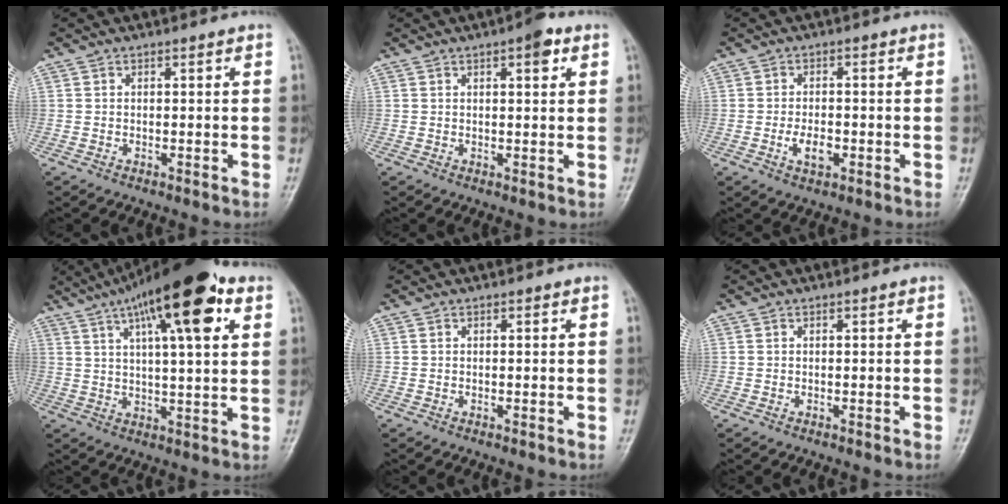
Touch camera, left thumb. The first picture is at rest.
{"total": 4.0, "force": [1.9, 1.5, 3.2], "torque": [-0.032, -0.002, 0.021]}
{"total": 4.2, "force": [-1.4, 2.4, 3.2], "torque": [-0.051, 0.004, -0.024]}
{"total": 19.5, "force": [9.3, 5.8, 16.2], "torque": [-0.239, -0.002, 0.142]}
{"total": 0.0}
{"total": 0.0}